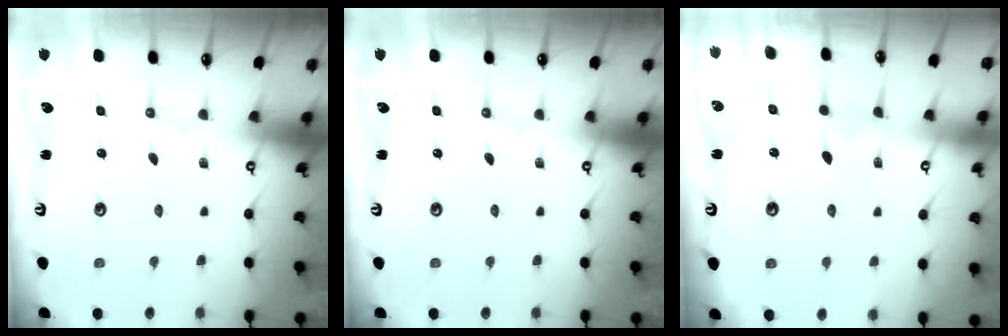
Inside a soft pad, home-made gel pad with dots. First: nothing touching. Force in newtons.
{"total": 0.0}
{"total": 3.8, "press": 3.8, "slide": 0.3}